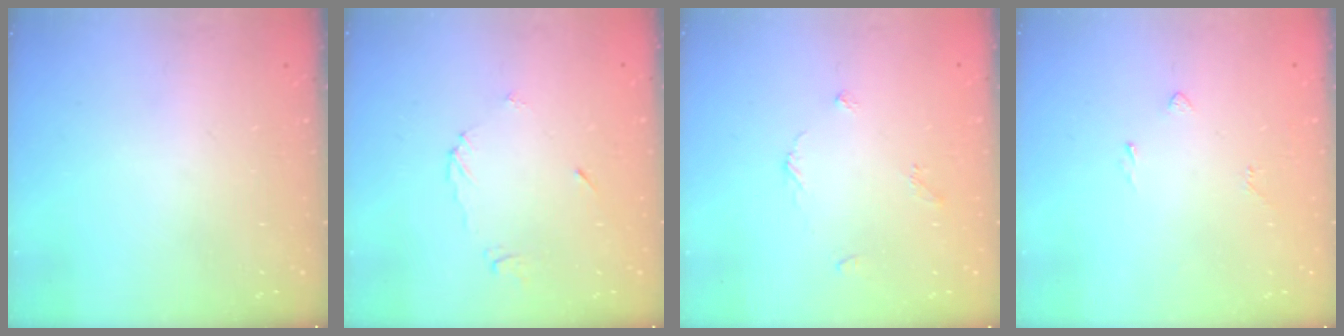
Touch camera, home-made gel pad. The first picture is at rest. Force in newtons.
{"total": 4.9, "press": 4.9, "slide": 0.1}
{"total": 2.9, "press": 2.9, "slide": 0.4}
{"total": 2.0, "press": 1.9, "slide": 0.8}